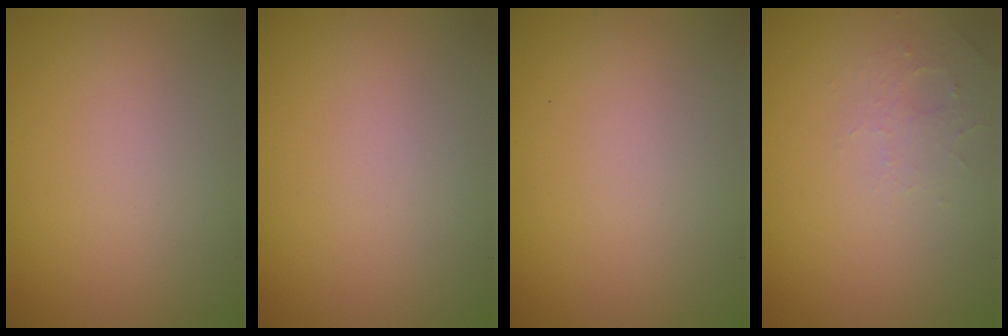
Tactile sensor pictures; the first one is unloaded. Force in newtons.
{"total": 0.0}
{"total": 0.0}
{"total": 1.6, "press": 1.5, "slide": 0.4}